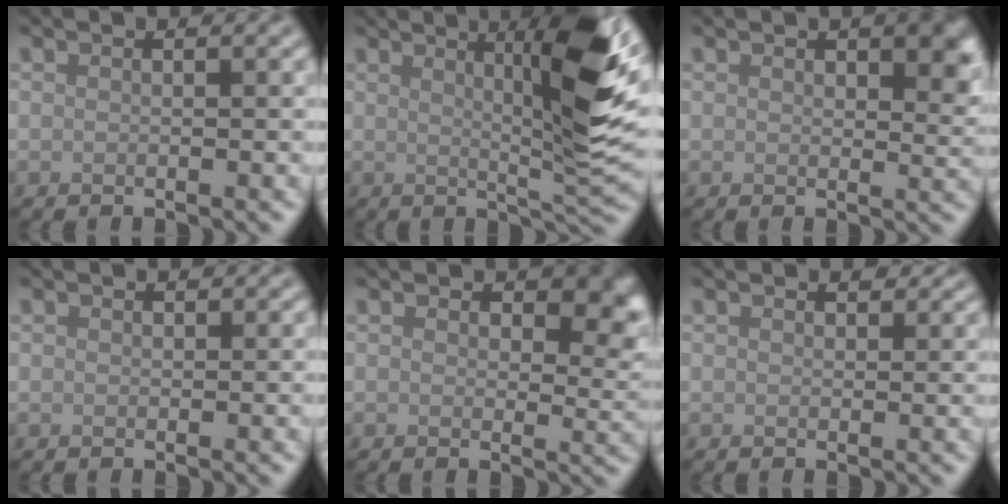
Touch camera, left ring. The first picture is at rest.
{"total": 9.2, "force": [2.9, 1.1, 8.7], "torque": [-0.116, -0.001, 0.049]}
{"total": 4.4, "force": [1.5, 2.3, 3.5], "torque": [-0.036, -0.002, 0.028]}
{"total": 0.6, "force": [0.2, 0.6, 0.0], "torque": [0.005, -0.002, 0.002]}
{"total": 4.8, "force": [1.8, 2.8, 3.4], "torque": [-0.039, -0.009, 0.023]}
{"total": 1.2, "force": [0.8, 0.8, 0.4], "torque": [-0.006, -0.003, 0.014]}